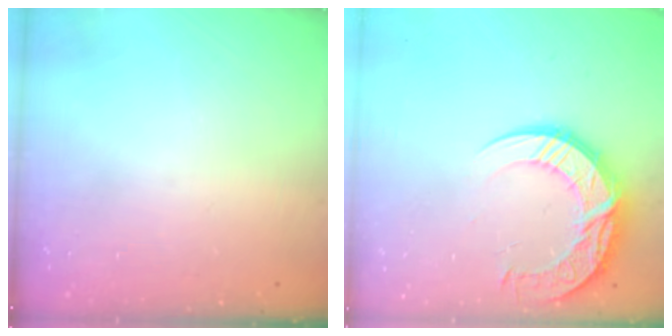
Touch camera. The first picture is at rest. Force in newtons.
{"total": 18.4, "press": 18.4, "slide": 1.0}